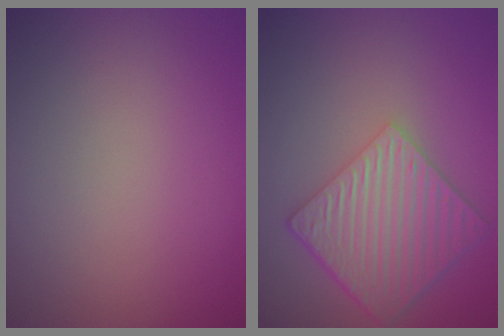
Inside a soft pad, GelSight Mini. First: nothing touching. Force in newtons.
{"total": 6.9, "press": 5.0, "slide": 4.8}